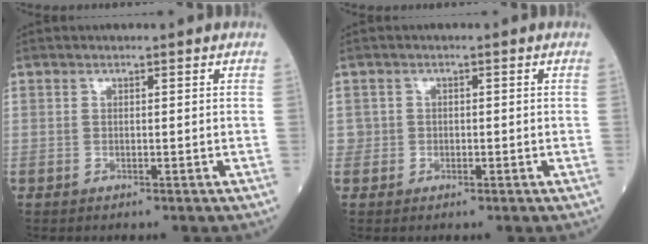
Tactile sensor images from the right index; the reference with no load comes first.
{"total": 1.4, "force": [-0.3, 1.4, 0.0], "torque": [0.015, 0.007, -0.008]}